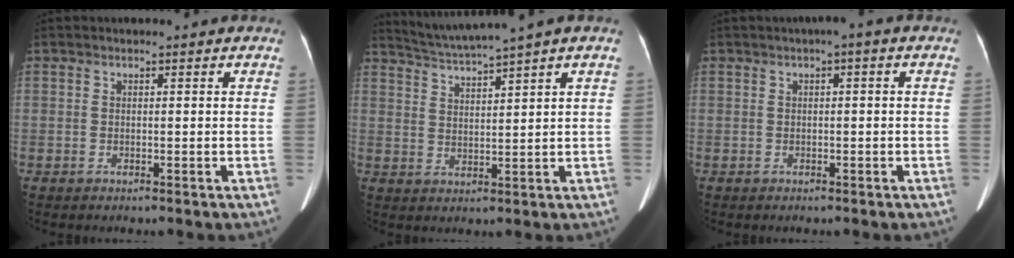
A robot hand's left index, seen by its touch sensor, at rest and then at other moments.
{"total": 5.6, "force": [4.9, -2.0, 1.9], "torque": [-0.047, -0.003, 0.099]}
{"total": 1.6, "force": [0.4, 0.1, 1.5], "torque": [-0.024, 0.010, 0.003]}